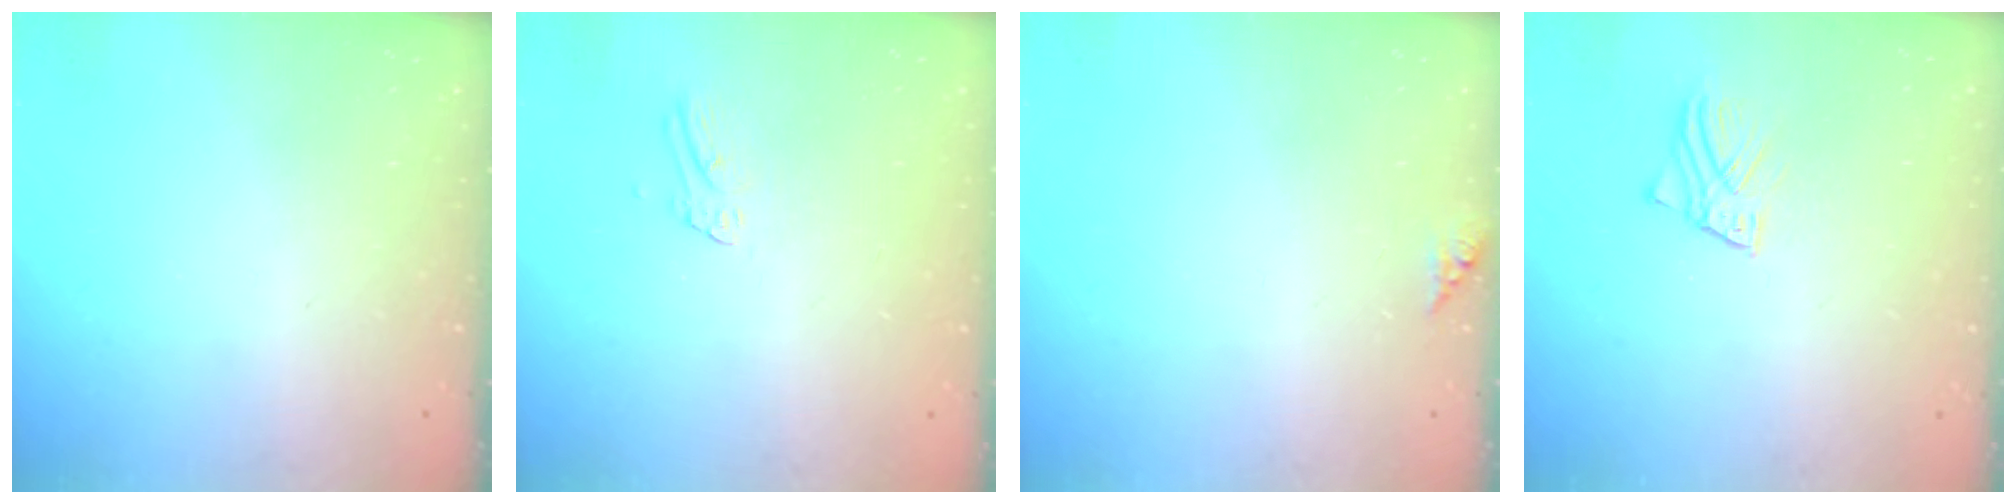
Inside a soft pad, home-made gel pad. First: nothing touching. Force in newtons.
{"total": 3.3, "press": 3.3, "slide": 0.3}
{"total": 5.0, "press": 5.0, "slide": 0.6}
{"total": 3.0, "press": 2.9, "slide": 0.3}